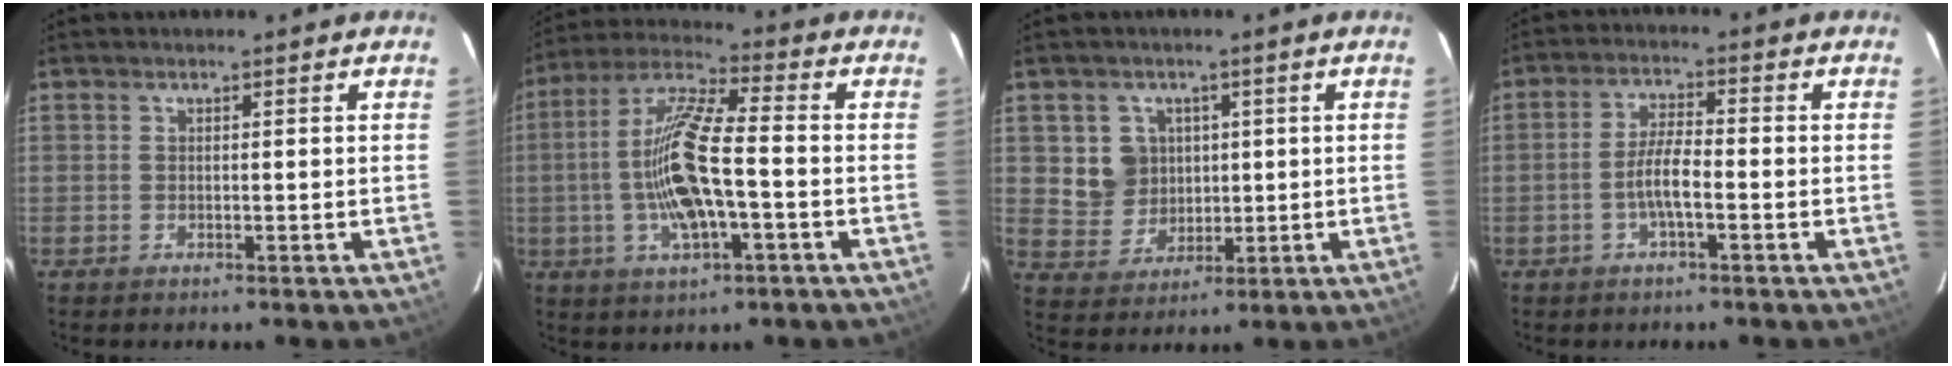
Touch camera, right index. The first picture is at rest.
{"total": 14.4, "force": [-2.8, 3.7, 13.6], "torque": [-0.272, 0.001, -0.055]}
{"total": 7.2, "force": [1.6, 6.9, 1.4], "torque": [-0.037, 0.012, 0.044]}
{"total": 5.1, "force": [-1.8, 0.9, 4.7], "torque": [-0.096, 0.007, -0.037]}